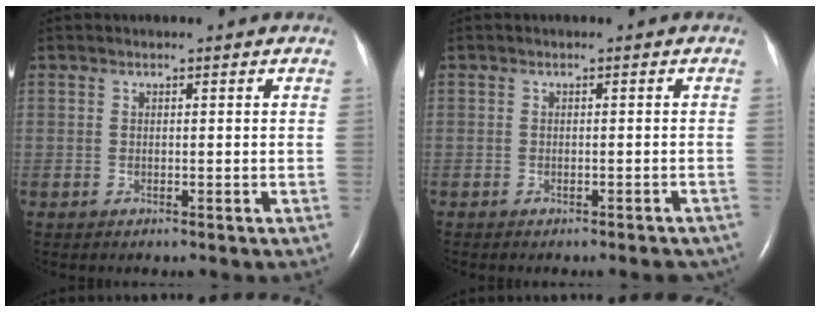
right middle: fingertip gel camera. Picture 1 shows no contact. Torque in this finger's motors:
{"motor_torque": [0.02, 0.03, 0.10, 0.00]}